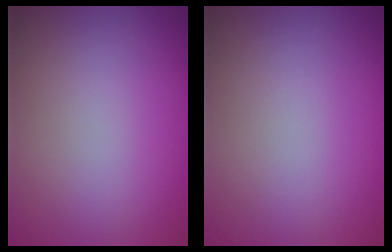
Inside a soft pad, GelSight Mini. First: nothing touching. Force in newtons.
{"total": 0.0}